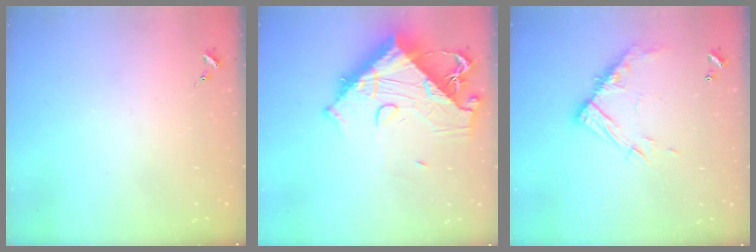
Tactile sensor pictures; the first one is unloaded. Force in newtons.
{"total": 20.0, "press": 19.9, "slide": 2.3}
{"total": 13.1, "press": 13.1, "slide": 1.1}